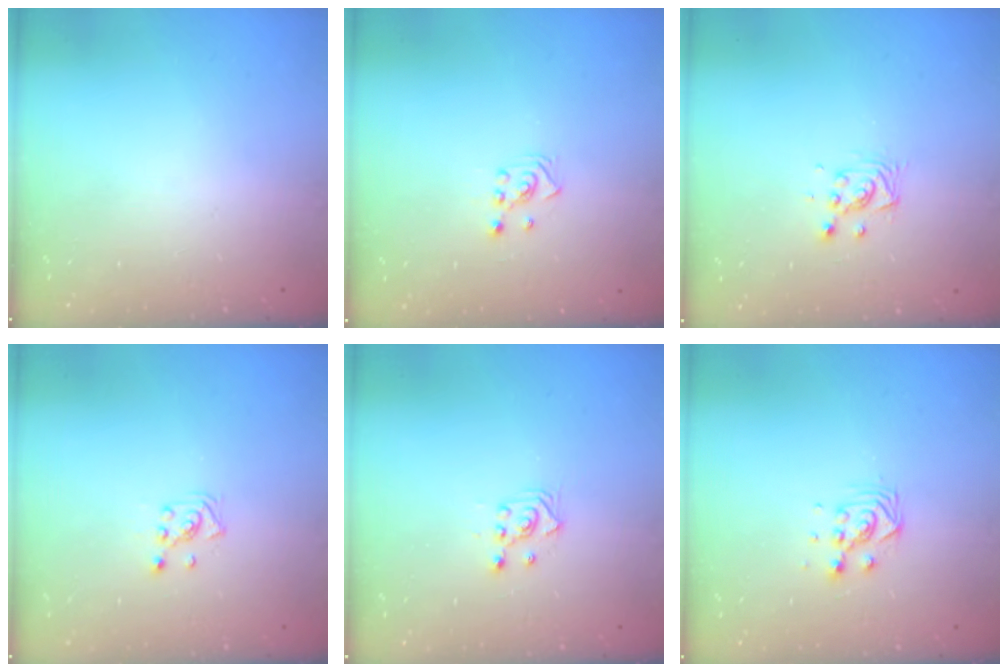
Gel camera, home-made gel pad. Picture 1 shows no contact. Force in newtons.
{"total": 2.5, "press": 2.5, "slide": 0.4}
{"total": 4.6, "press": 4.6, "slide": 0.2}
{"total": 2.1, "press": 2.0, "slide": 0.8}
{"total": 2.7, "press": 2.7, "slide": 0.2}
{"total": 3.7, "press": 3.7, "slide": 0.1}